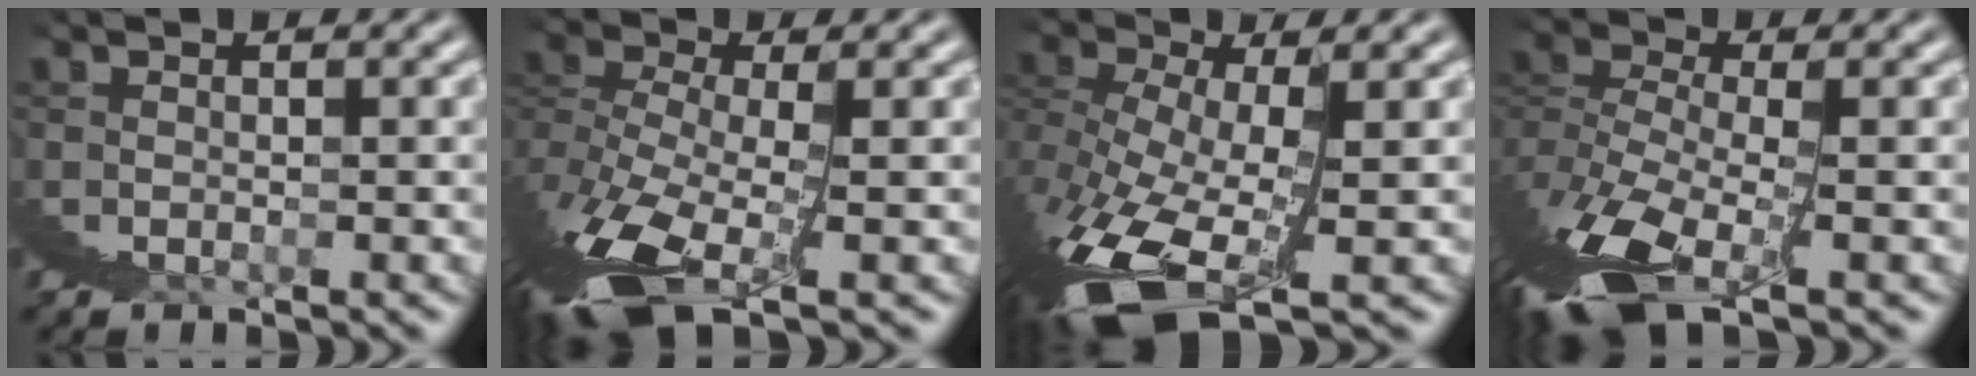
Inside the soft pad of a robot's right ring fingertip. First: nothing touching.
{"total": 3.7, "force": [-0.5, 0.2, 3.7], "torque": [-0.070, -0.012, 0.002]}
{"total": 5.9, "force": [-2.3, 1.5, 5.2], "torque": [-0.095, -0.023, -0.013]}
{"total": 4.2, "force": [0.2, 0.5, 4.2], "torque": [-0.068, -0.003, 0.010]}